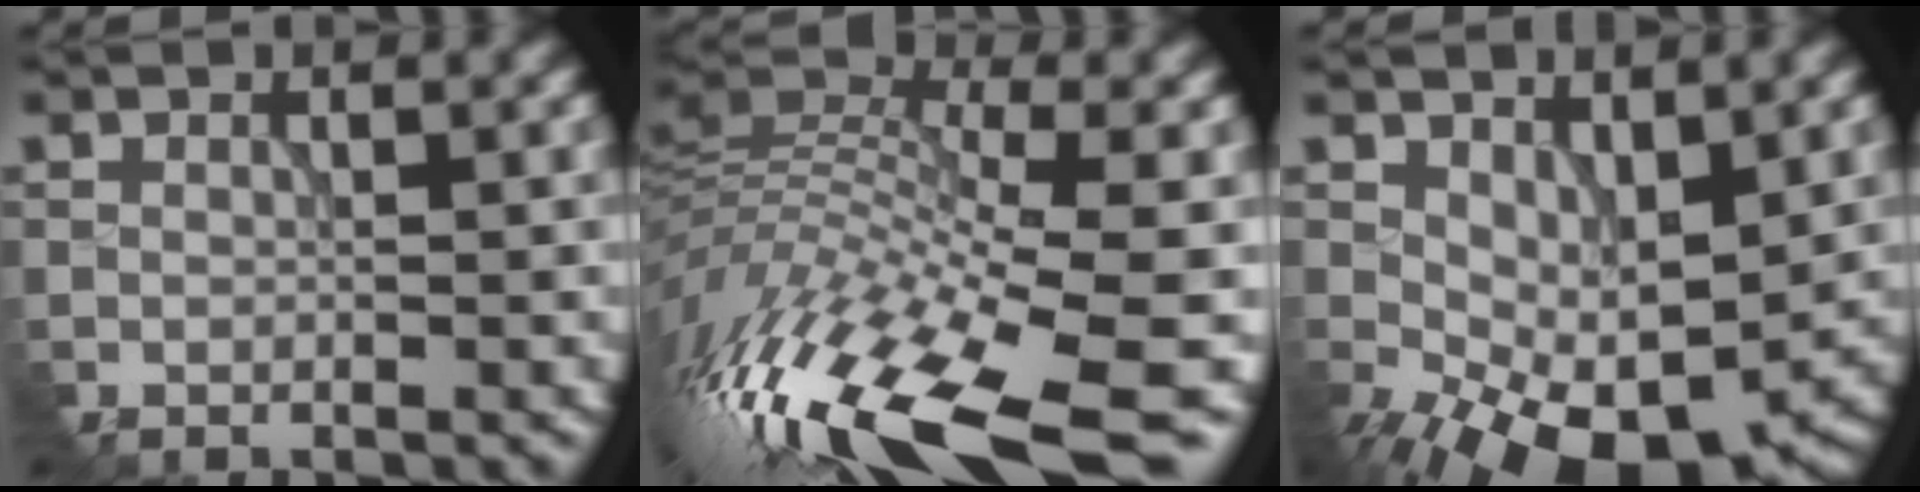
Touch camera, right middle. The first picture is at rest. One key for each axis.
{"total": 14.9, "fx": -6.7, "fy": 4.7, "fz": 12.5, "tx": -0.275, "ty": 0.004, "tz": -0.116}
{"total": 8.6, "fx": -1.9, "fy": 5.0, "fz": 6.7, "tx": -0.122, "ty": -0.019, "tz": -0.018}